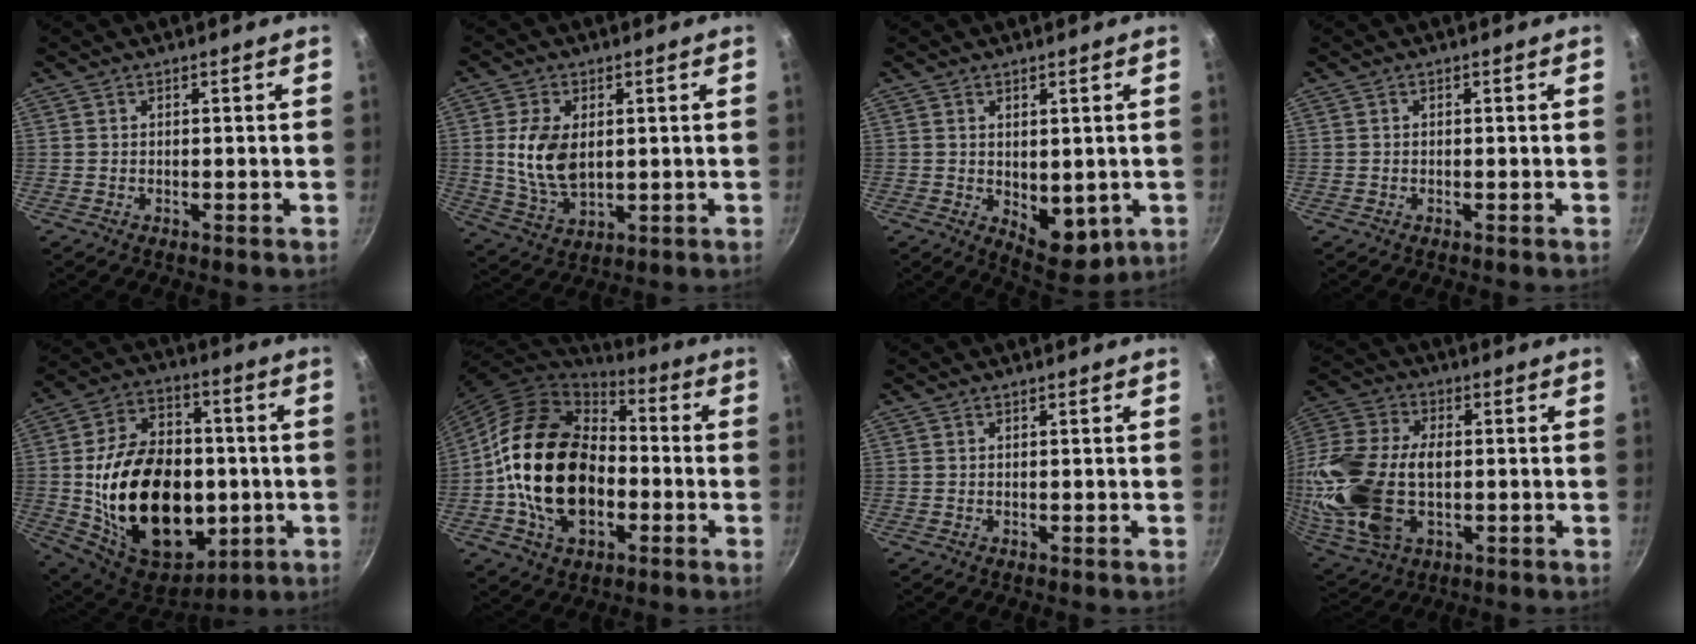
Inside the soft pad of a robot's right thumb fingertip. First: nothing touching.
{"total": 10.5, "force": [1.3, 6.5, 8.1], "torque": [-0.150, -0.015, 0.032]}
{"total": 7.8, "force": [-0.4, 4.8, 6.1], "torque": [-0.060, -0.020, 0.009]}
{"total": 0.0}
{"total": 30.6, "force": [-2.9, 20.2, 22.8], "torque": [-0.359, 0.018, -0.032]}
{"total": 22.6, "force": [-3.2, 15.6, 16.1], "torque": [-0.265, 0.039, -0.056]}
{"total": 0.0}
{"total": 23.4, "force": [-1.1, 14.8, 18.2], "torque": [-0.391, 0.012, -0.016]}